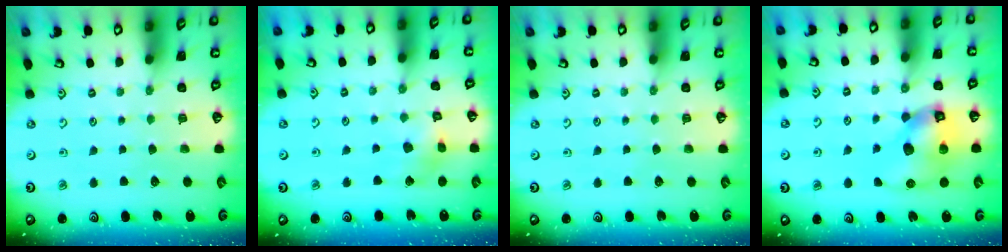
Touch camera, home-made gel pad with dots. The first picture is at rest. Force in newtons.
{"total": 7.4, "press": 7.3, "slide": 0.7}
{"total": 0.0}
{"total": 13.6, "press": 13.4, "slide": 1.9}